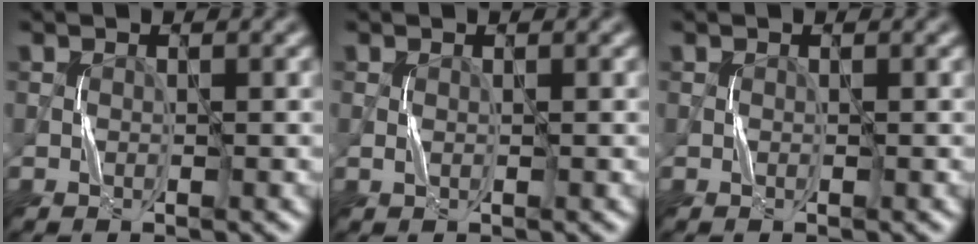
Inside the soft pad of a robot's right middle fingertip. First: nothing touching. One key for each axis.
{"total": 0.0}
{"total": 0.0}